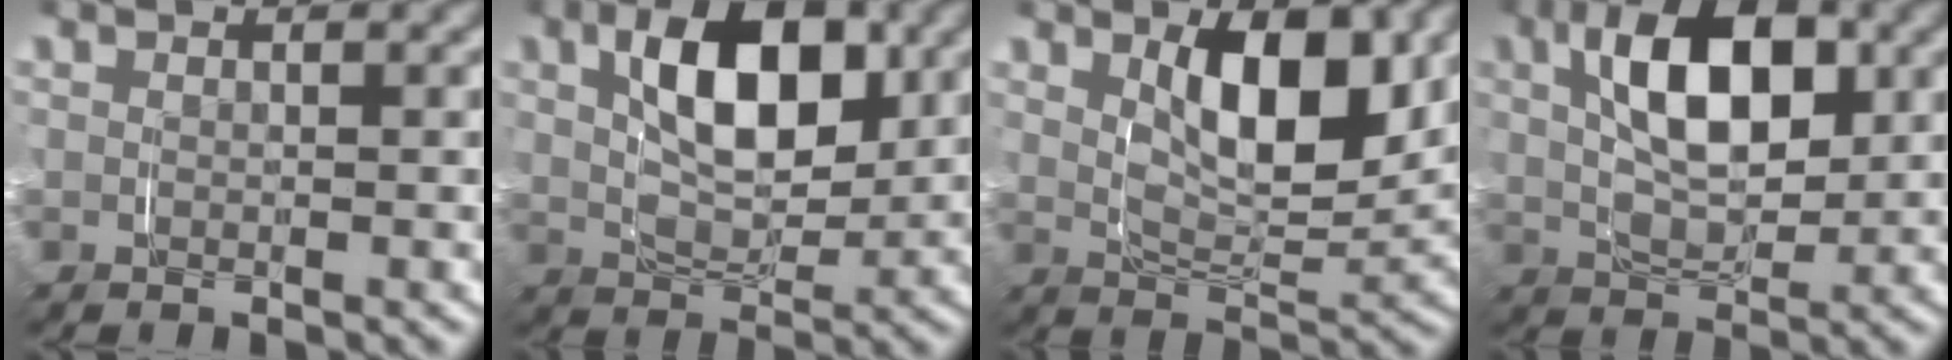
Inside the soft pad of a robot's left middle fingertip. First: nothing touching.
{"total": 7.4, "force": [1.8, 3.8, 6.1], "torque": [-0.097, -0.001, 0.028]}
{"total": 6.7, "force": [2.5, 2.9, 5.5], "torque": [-0.088, -0.015, 0.044]}
{"total": 8.1, "force": [1.7, 4.1, 6.8], "torque": [-0.110, 0.003, 0.028]}